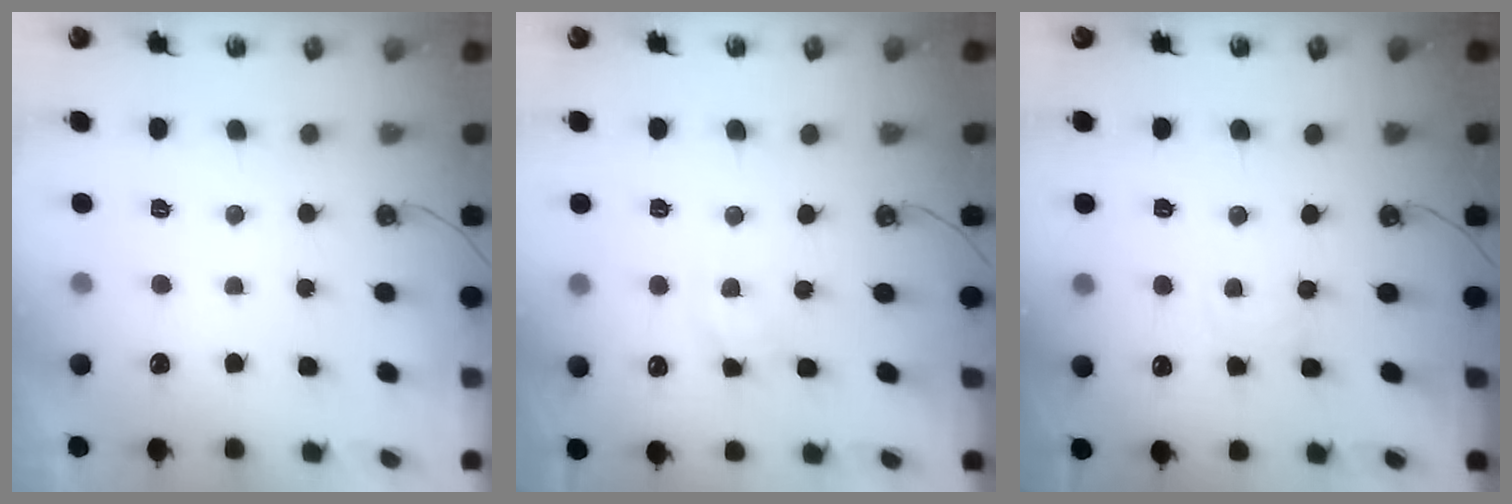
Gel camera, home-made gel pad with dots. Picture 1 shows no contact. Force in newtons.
{"total": 4.7, "press": 4.6, "slide": 0.3}
{"total": 1.7, "press": 1.6, "slide": 0.2}